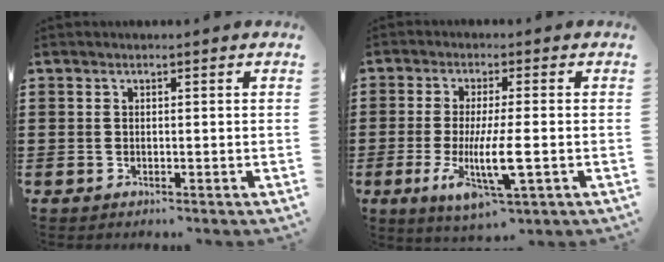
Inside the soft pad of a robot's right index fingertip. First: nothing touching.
{"total": 9.1, "force": [-2.2, 2.0, 8.6], "torque": [-0.173, -0.019, -0.039]}